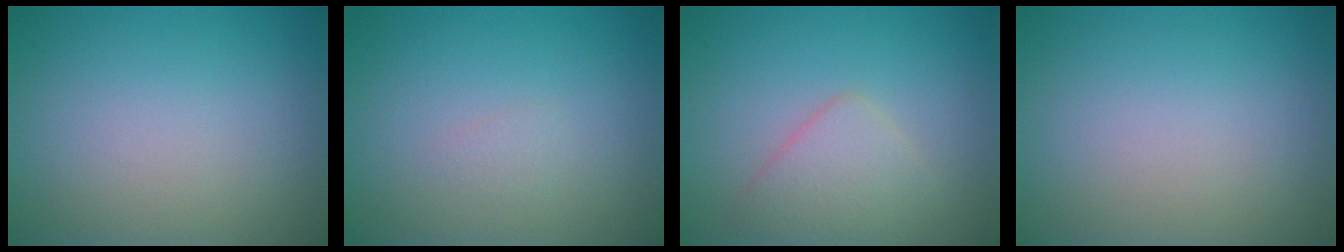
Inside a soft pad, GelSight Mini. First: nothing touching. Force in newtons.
{"total": 0.6, "press": 0.6, "slide": 0.0}
{"total": 2.7, "press": 2.7, "slide": 0.2}
{"total": 0.0}